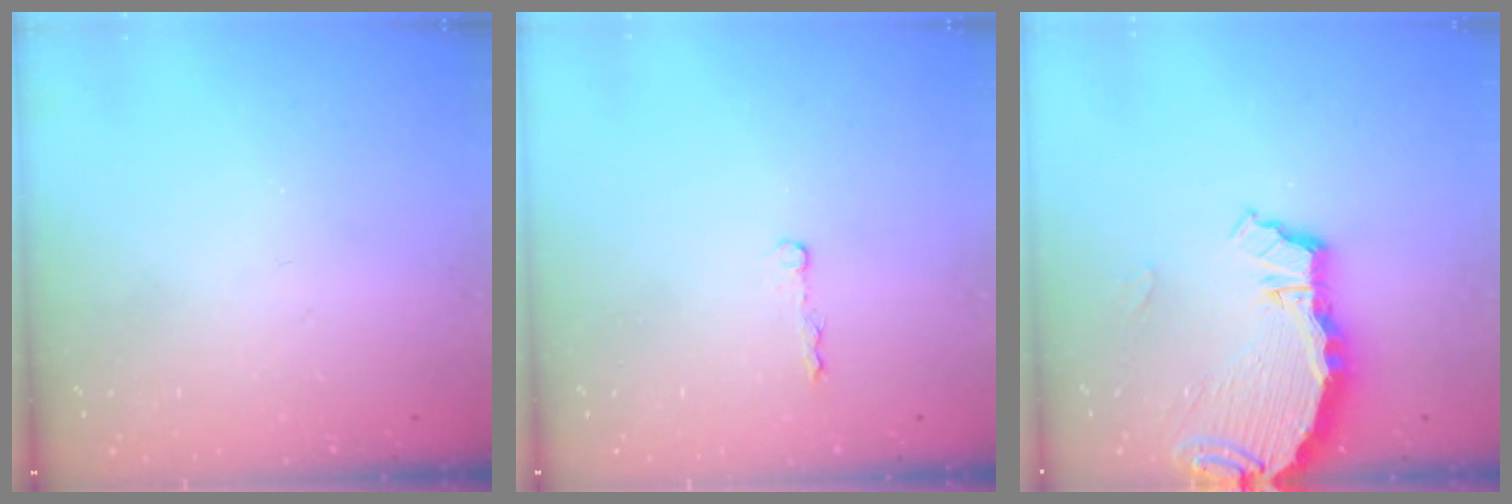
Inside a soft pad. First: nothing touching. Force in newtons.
{"total": 3.3, "press": 3.3, "slide": 0.5}
{"total": 5.3, "press": 5.3, "slide": 0.5}